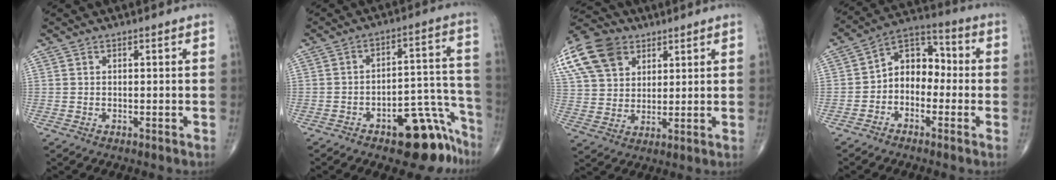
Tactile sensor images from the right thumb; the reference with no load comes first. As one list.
[{"total": 13.8, "force": [-9.1, 6.0, 8.5], "torque": [-0.052, 0.099, -0.123]}, {"total": 17.6, "force": [8.3, 12.5, 9.2], "torque": [-0.193, 0.010, 0.152]}, {"total": 9.2, "force": [-1.7, 6.8, 6.0], "torque": [-0.060, 0.046, -0.050]}]